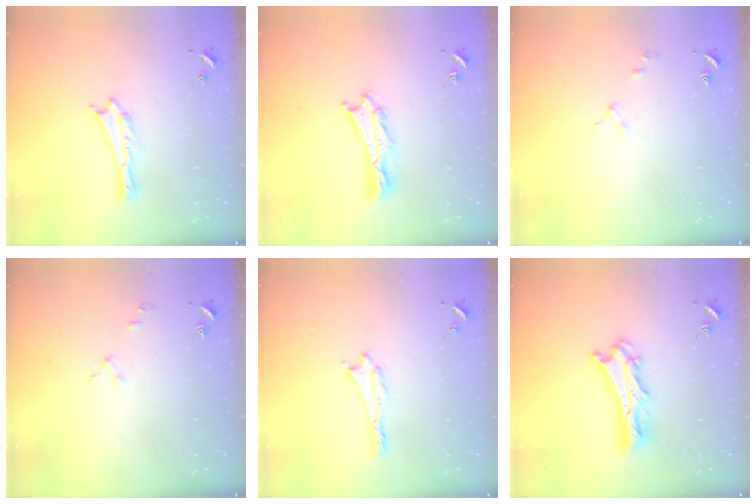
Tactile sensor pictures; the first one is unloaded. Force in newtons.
{"total": 2.4, "press": 2.4, "slide": 0.3}
{"total": 2.6, "press": 2.6, "slide": 0.3}
{"total": 2.6, "press": 2.6, "slide": 0.3}
{"total": 0.0}
{"total": 6.8, "press": 6.8, "slide": 0.6}